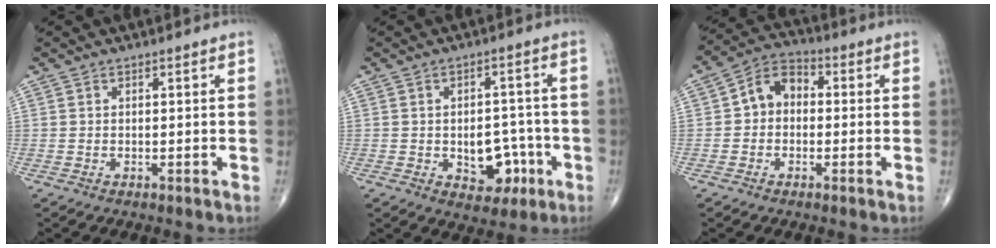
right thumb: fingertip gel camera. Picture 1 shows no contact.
{"total": 8.5, "force": [-2.7, 5.8, 5.6], "torque": [-0.039, 0.029, -0.026]}
{"total": 7.3, "force": [-0.1, 5.7, 4.6], "torque": [-0.053, 0.028, -0.017]}